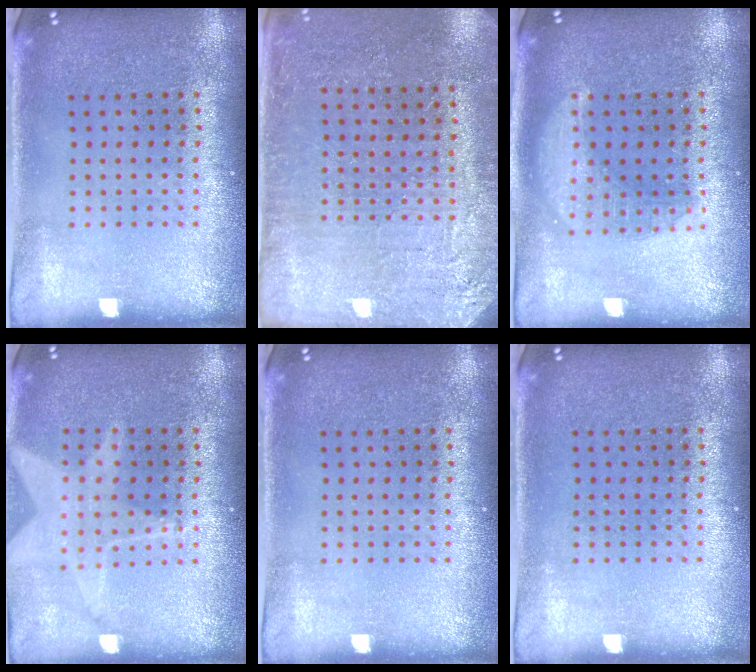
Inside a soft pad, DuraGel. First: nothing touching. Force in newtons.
{"total": 2.9, "press": 2.8, "slide": 0.5}
{"total": 2.8, "press": 2.8, "slide": 0.3}
{"total": 1.3, "press": 1.3, "slide": 0.1}
{"total": 0.0}
{"total": 0.0}